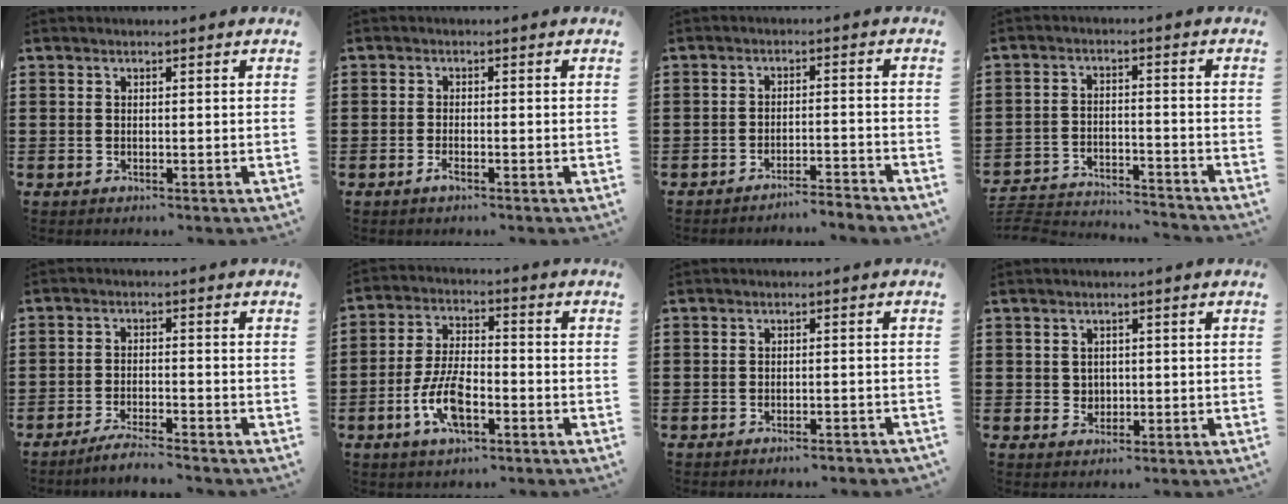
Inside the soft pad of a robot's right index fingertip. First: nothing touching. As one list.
[{"total": 1.5, "force": [-1.0, 0.1, 1.2], "torque": [-0.030, -0.009, -0.019]}, {"total": 3.3, "force": [-3.3, -0.4, 0.5], "torque": [-0.012, -0.004, -0.070]}, {"total": 4.4, "force": [-4.3, 0.3, 0.7], "torque": [-0.030, -0.004, -0.094]}, {"total": 3.6, "force": [-3.4, -0.3, 1.1], "torque": [-0.019, -0.001, -0.068]}, {"total": 8.2, "force": [-3.4, 3.5, 6.6], "torque": [-0.149, -0.005, -0.064]}, {"total": 1.7, "force": [-1.6, -0.1, 0.5], "torque": [-0.012, -0.001, -0.031]}, {"total": 1.5, "force": [0.1, 1.5, 0.3], "torque": [-0.012, 0.006, -0.001]}]